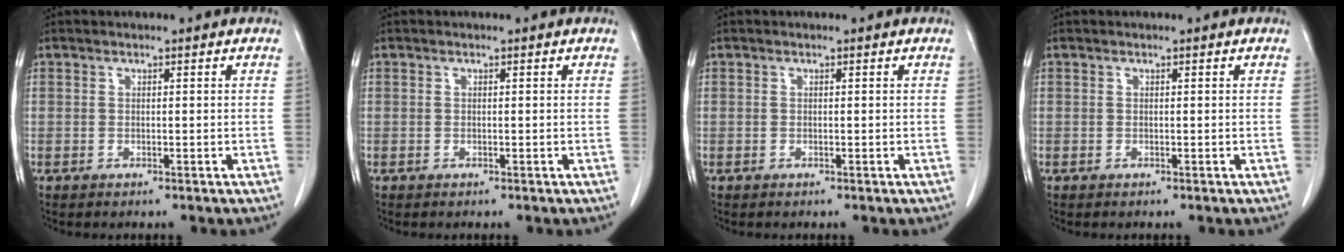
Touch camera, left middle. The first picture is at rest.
{"total": 0.0}
{"total": 0.0}
{"total": 0.0}